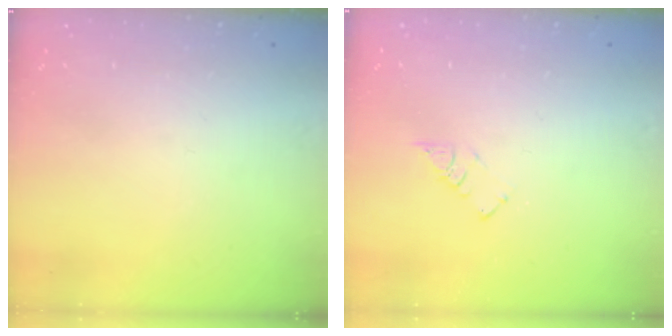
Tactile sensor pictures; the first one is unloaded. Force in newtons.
{"total": 2.6, "press": 2.6, "slide": 0.3}